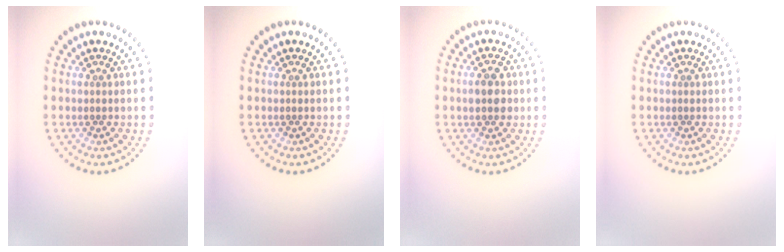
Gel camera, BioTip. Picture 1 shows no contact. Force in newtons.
{"total": 0.0}
{"total": 2.5, "press": 2.5, "slide": 0.1}
{"total": 0.0}